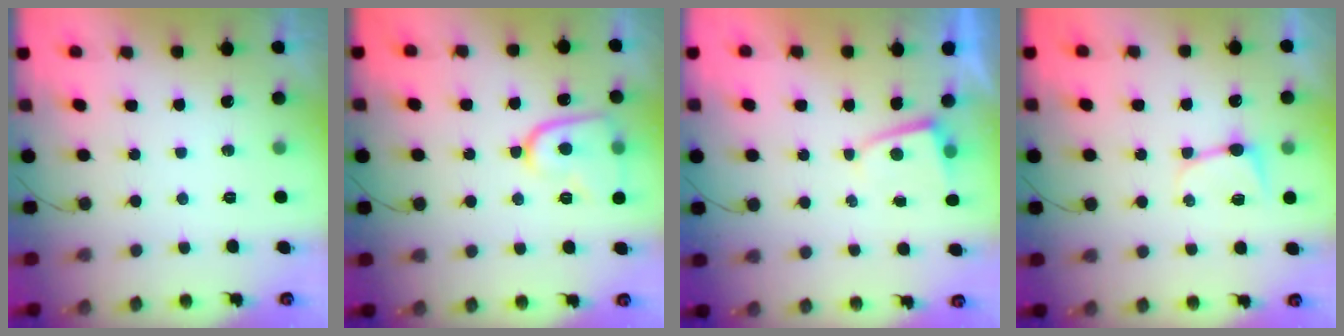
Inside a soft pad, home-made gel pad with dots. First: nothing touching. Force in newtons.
{"total": 11.6, "press": 11.5, "slide": 1.0}
{"total": 1.2, "press": 1.2, "slide": 0.2}
{"total": 4.9, "press": 4.9, "slide": 0.7}